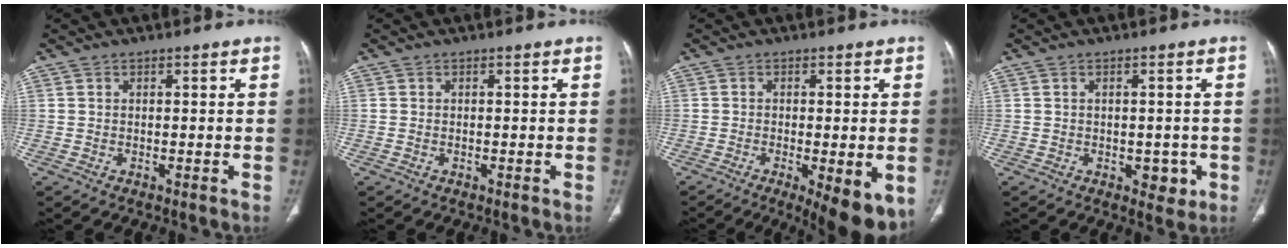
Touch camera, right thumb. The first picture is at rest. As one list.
[{"total": 0.0}, {"total": 10.9, "force": [-4.4, 3.1, 9.5], "torque": [-0.127, -0.015, -0.061]}, {"total": 3.7, "force": [-1.0, 2.4, 2.7], "torque": [-0.015, 0.002, -0.006]}]